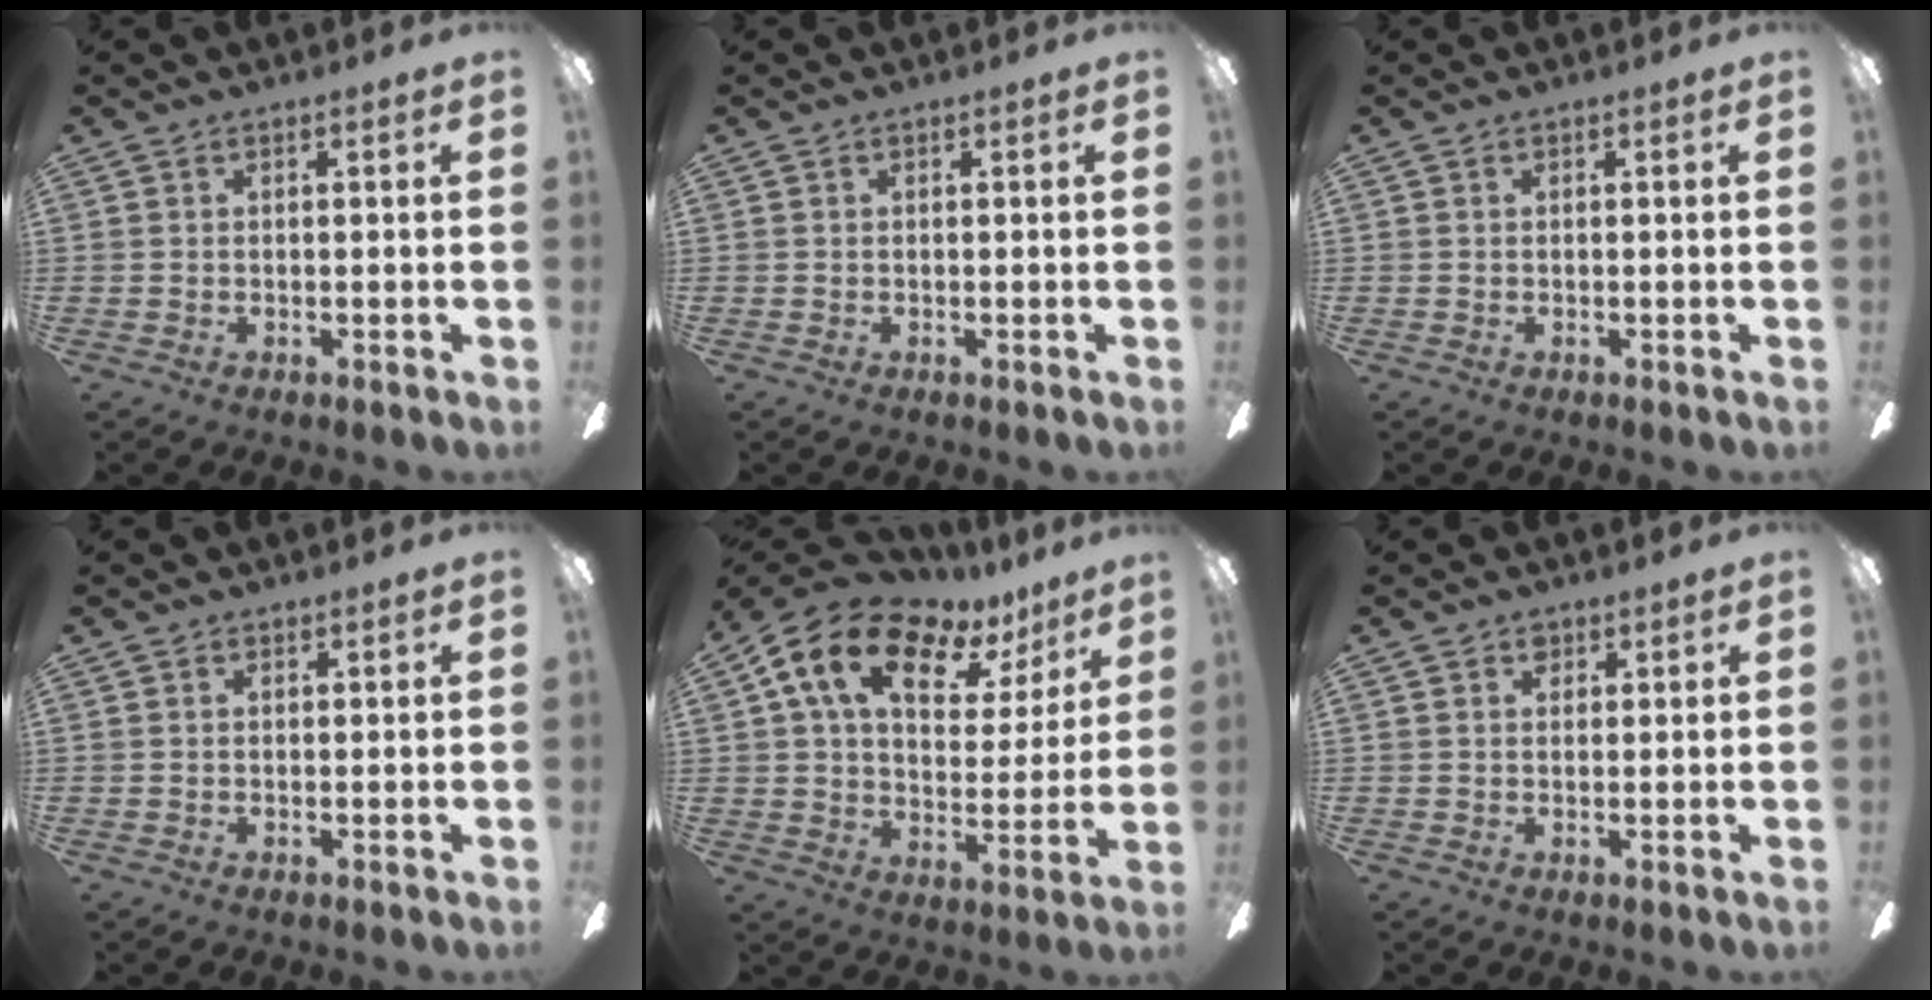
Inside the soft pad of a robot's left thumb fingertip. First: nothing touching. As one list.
[{"total": 0.0}, {"total": 0.0}, {"total": 0.7, "force": [0.6, 0.3, -0.1], "torque": [0.001, 0.001, 0.011]}, {"total": 16.3, "force": [9.7, 8.9, 9.6], "torque": [-0.173, -0.042, 0.171]}, {"total": 1.8, "force": [1.3, 1.1, 0.5], "torque": [0.005, -0.006, 0.022]}]